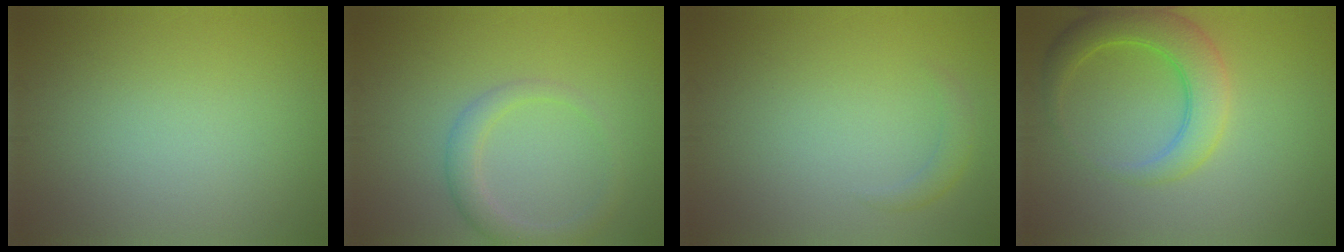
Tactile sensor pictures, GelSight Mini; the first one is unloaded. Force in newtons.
{"total": 2.5, "press": 2.5, "slide": 0.2}
{"total": 1.3, "press": 1.3, "slide": 0.1}
{"total": 5.0, "press": 4.9, "slide": 0.4}